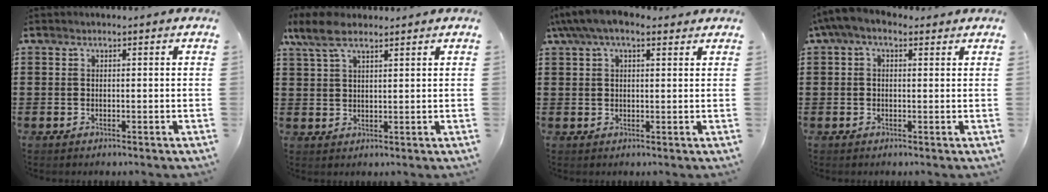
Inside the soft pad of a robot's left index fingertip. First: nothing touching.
{"total": 6.2, "force": [4.2, 2.1, 4.0], "torque": [-0.094, -0.001, 0.077]}
{"total": 5.6, "force": [3.5, 2.2, 3.8], "torque": [-0.081, 0.007, 0.063]}
{"total": 4.0, "force": [1.8, 1.9, 3.1], "torque": [-0.063, 0.007, 0.032]}